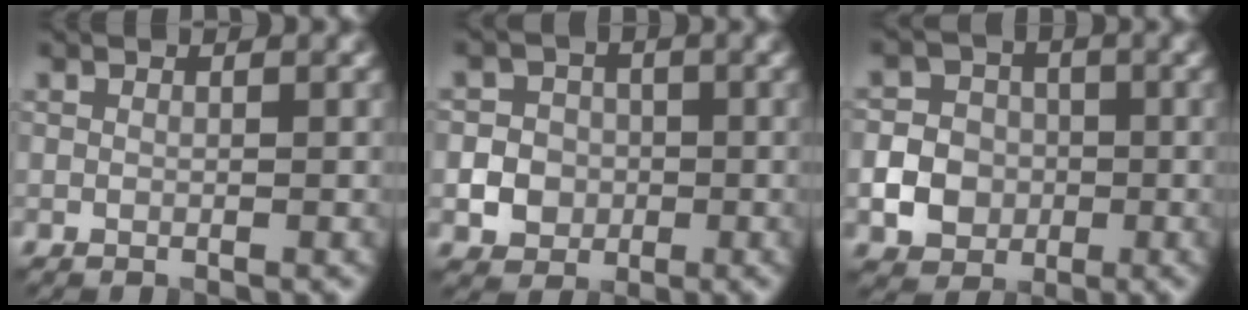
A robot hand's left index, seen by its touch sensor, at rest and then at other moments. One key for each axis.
{"total": 4.4, "fx": -0.9, "fy": 4.1, "fz": 1.4, "tx": -0.006, "ty": 0.012, "tz": -0.029}
{"total": 4.3, "fx": -1.1, "fy": 3.8, "fz": 1.8, "tx": -0.026, "ty": 0.004, "tz": -0.026}